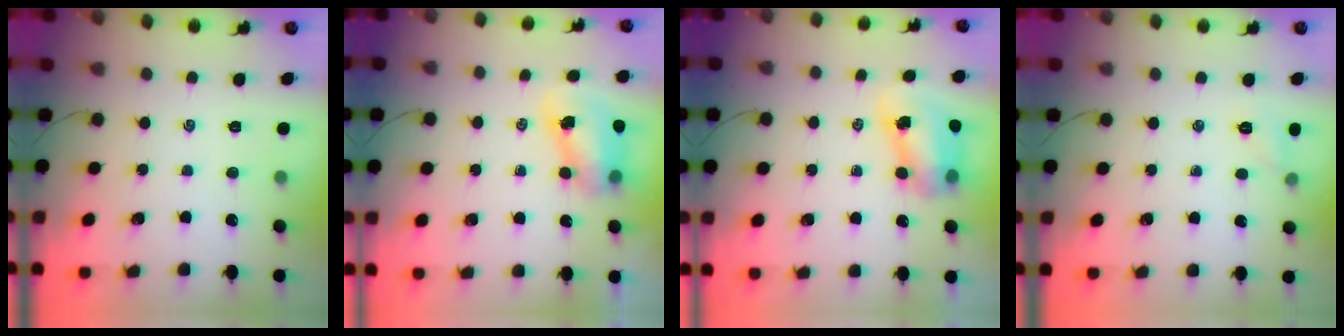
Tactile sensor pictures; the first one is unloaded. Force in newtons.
{"total": 7.8, "press": 7.7, "slide": 1.6}
{"total": 8.1, "press": 7.9, "slide": 1.3}
{"total": 5.1, "press": 4.9, "slide": 1.4}